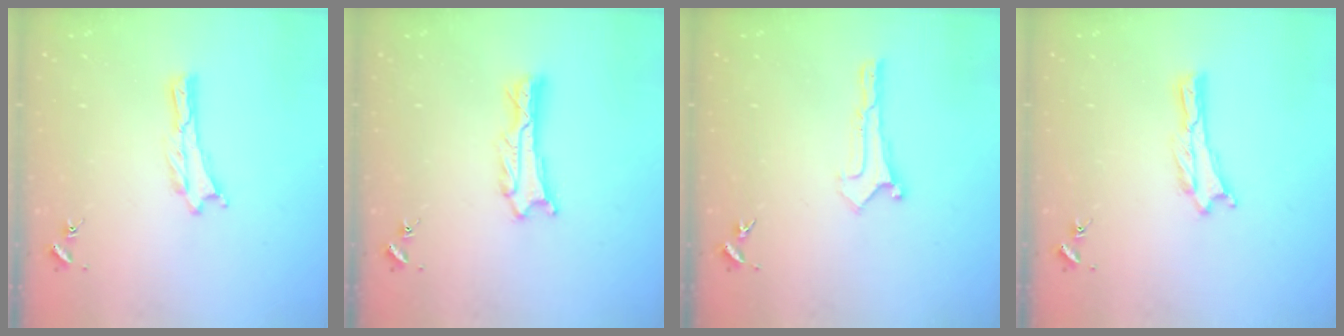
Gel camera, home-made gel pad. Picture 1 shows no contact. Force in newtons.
{"total": 1.2, "press": 1.2, "slide": 0.1}
{"total": 0.0}
{"total": 0.0}